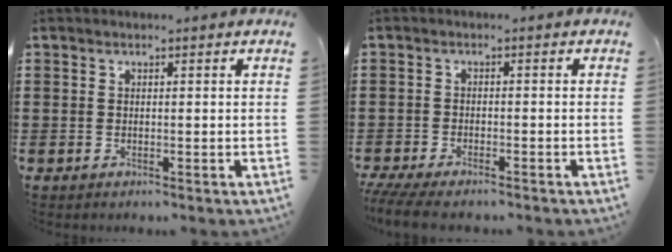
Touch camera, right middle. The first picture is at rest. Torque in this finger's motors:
{"motor_torque": [0.82, -0.13, 0.58, 0.18]}